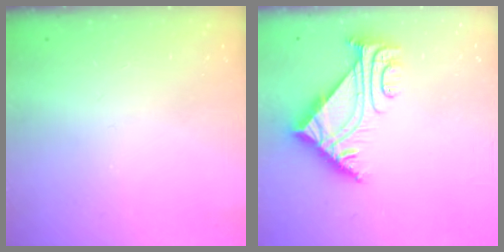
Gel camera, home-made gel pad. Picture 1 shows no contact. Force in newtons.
{"total": 6.6, "press": 6.6, "slide": 0.9}